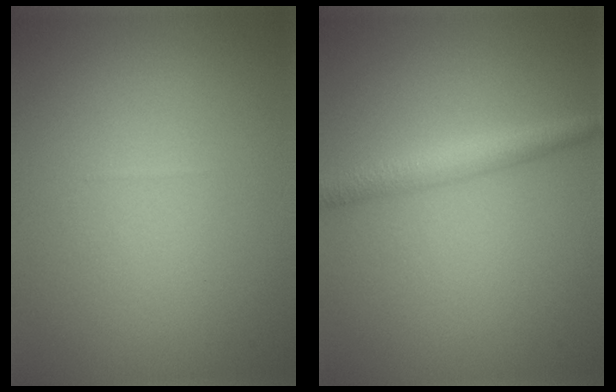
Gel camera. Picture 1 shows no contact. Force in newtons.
{"total": 2.7, "press": 2.7, "slide": 0.1}